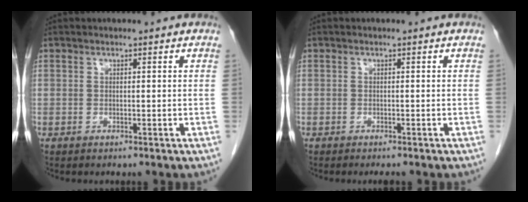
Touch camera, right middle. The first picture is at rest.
{"total": 1.2, "force": [-1.1, 0.1, 0.6], "torque": [-0.012, -0.007, -0.012]}